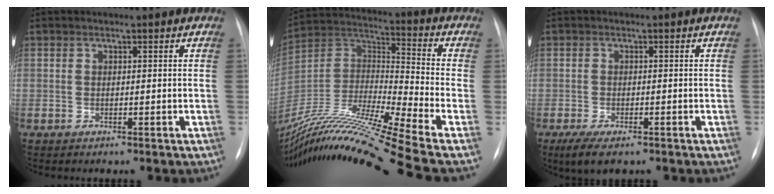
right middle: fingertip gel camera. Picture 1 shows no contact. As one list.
[{"total": 23.6, "force": [-19.2, -2.3, 13.5], "torque": [-0.291, -0.018, -0.353]}, {"total": 4.6, "force": [-3.0, 1.5, 3.2], "torque": [-0.061, -0.010, -0.047]}]